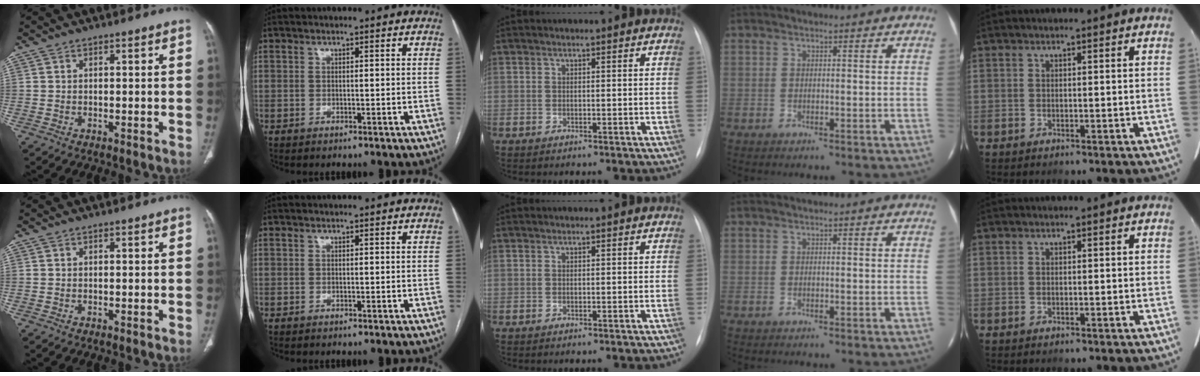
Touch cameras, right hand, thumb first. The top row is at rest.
{}